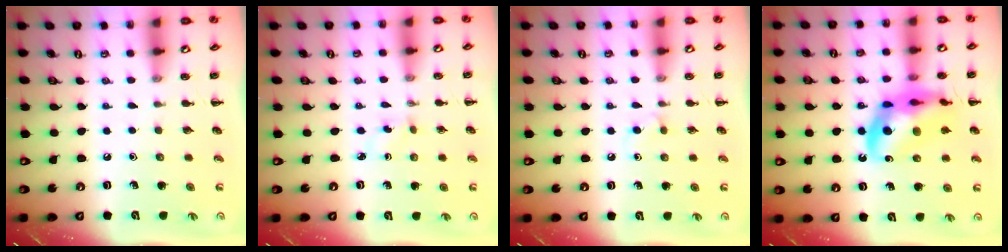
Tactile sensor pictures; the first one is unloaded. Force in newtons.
{"total": 1.5, "press": 1.3, "slide": 0.6}
{"total": 2.2, "press": 2.0, "slide": 1.0}
{"total": 16.9, "press": 16.4, "slide": 4.1}